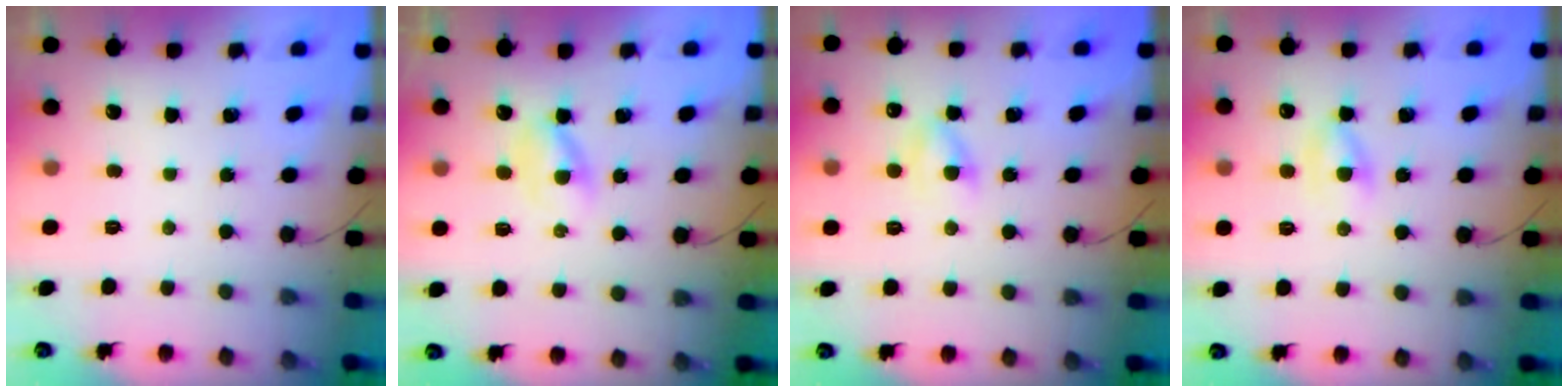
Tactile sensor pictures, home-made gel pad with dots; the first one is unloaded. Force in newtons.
{"total": 3.4, "press": 3.2, "slide": 1.1}
{"total": 4.3, "press": 4.0, "slide": 1.5}
{"total": 3.7, "press": 3.5, "slide": 1.2}